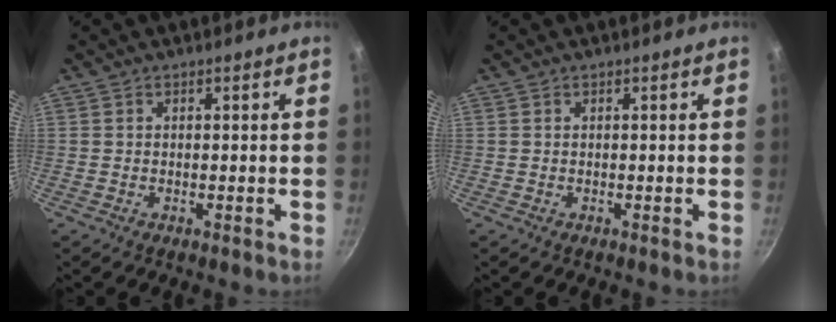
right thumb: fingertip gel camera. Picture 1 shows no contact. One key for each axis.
{"total": 0.0}